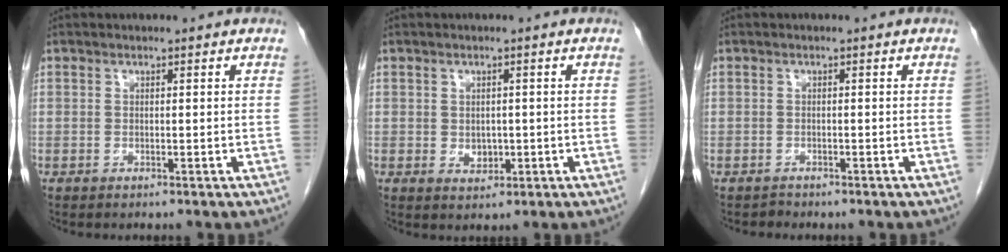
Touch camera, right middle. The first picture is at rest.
{"total": 2.0, "force": [-0.1, 1.6, 1.3], "torque": [-0.019, -0.001, 0.004]}
{"total": 0.6, "force": [-0.6, 0.1, -0.3], "torque": [-0.004, -0.003, -0.013]}